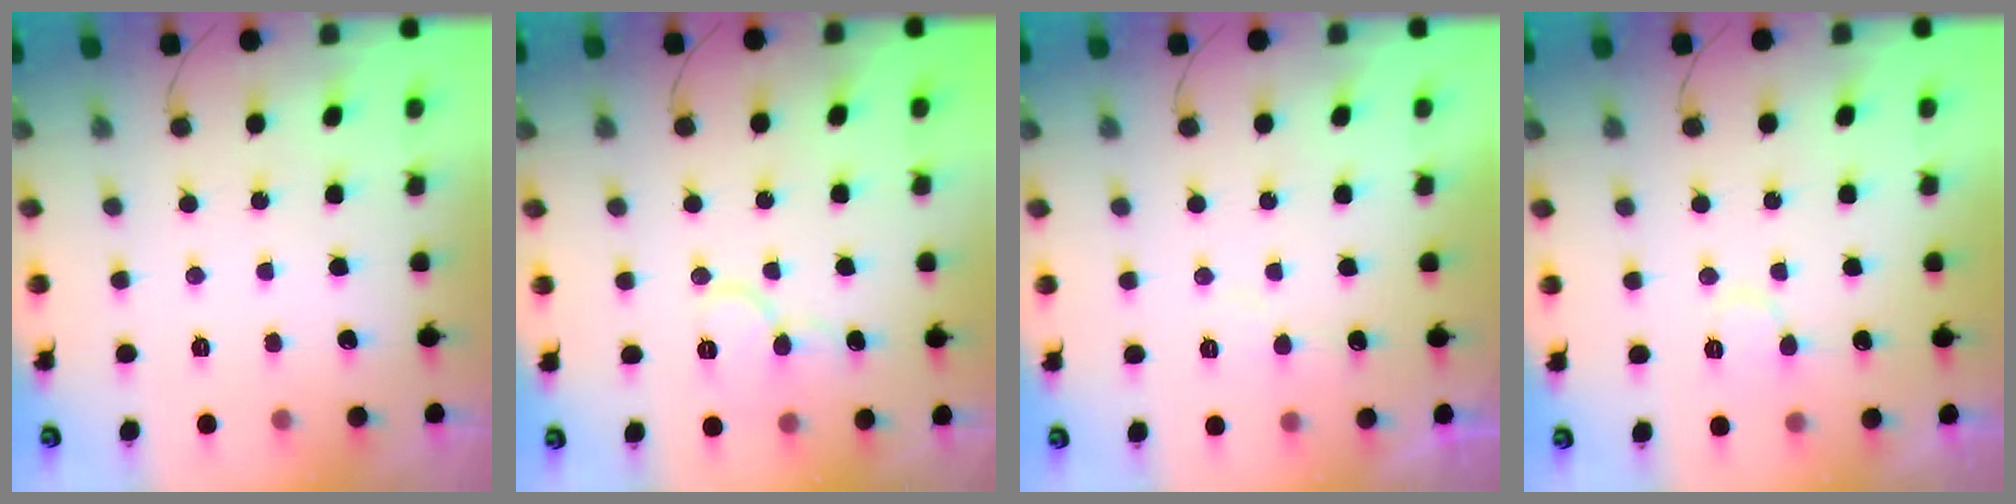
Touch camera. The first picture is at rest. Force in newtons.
{"total": 7.6, "press": 7.5, "slide": 0.8}
{"total": 5.9, "press": 5.9, "slide": 0.3}
{"total": 6.3, "press": 6.3, "slide": 0.6}